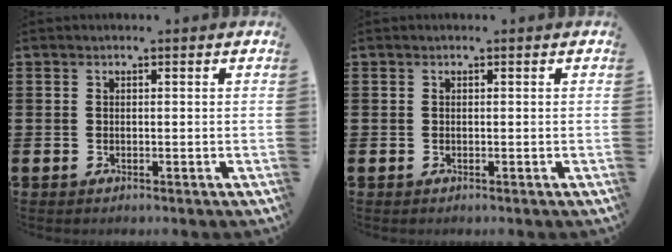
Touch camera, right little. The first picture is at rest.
{"total": 0.0}